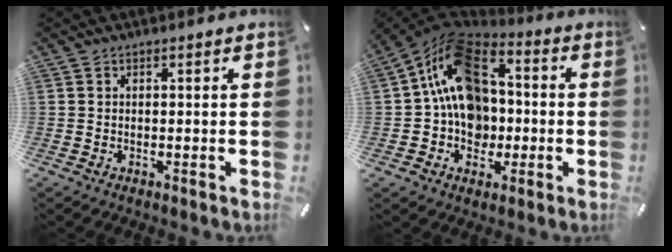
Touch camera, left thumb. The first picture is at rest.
{"total": 17.7, "force": [0.8, 14.1, 10.6], "torque": [-0.195, 0.004, 0.015]}